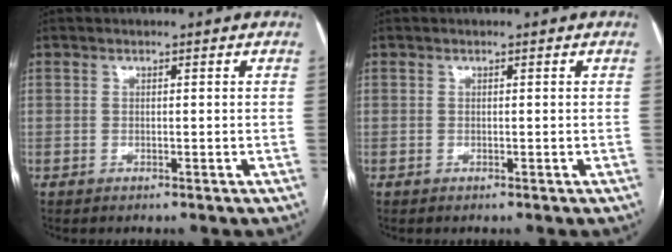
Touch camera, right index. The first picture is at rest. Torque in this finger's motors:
{"motor_torque": [-0.01, 0.01, 0.00, 0.00]}